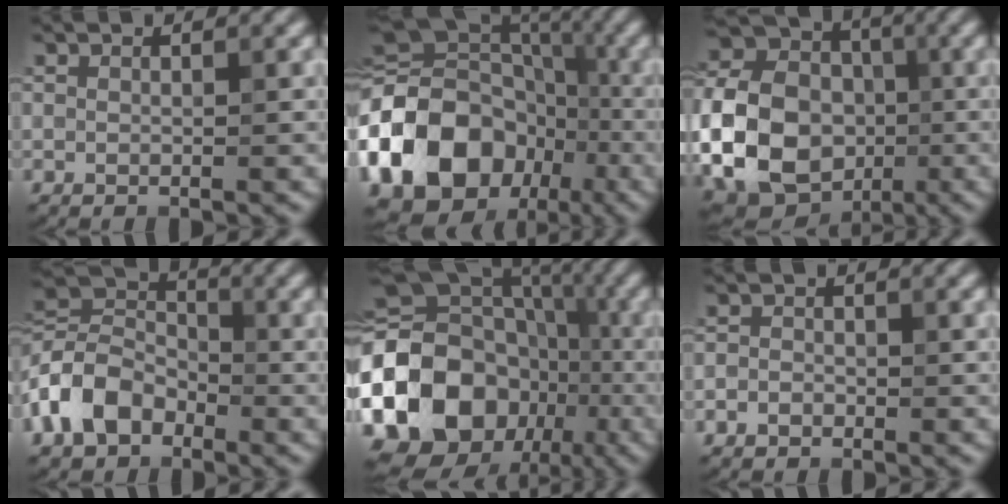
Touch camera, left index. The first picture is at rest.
{"total": 18.8, "force": [-6.0, 14.7, 10.0], "torque": [-0.205, 0.014, -0.114]}
{"total": 18.8, "force": [-3.1, 16.1, 9.1], "torque": [-0.208, 0.008, -0.092]}
{"total": 6.7, "force": [-3.0, 4.6, 3.8], "torque": [-0.084, 0.011, -0.081]}
{"total": 17.4, "force": [-5.1, 13.9, 9.2], "torque": [-0.201, 0.010, -0.097]}
{"total": 1.5, "force": [-0.6, 1.3, 0.5], "torque": [0.015, 0.008, -0.023]}